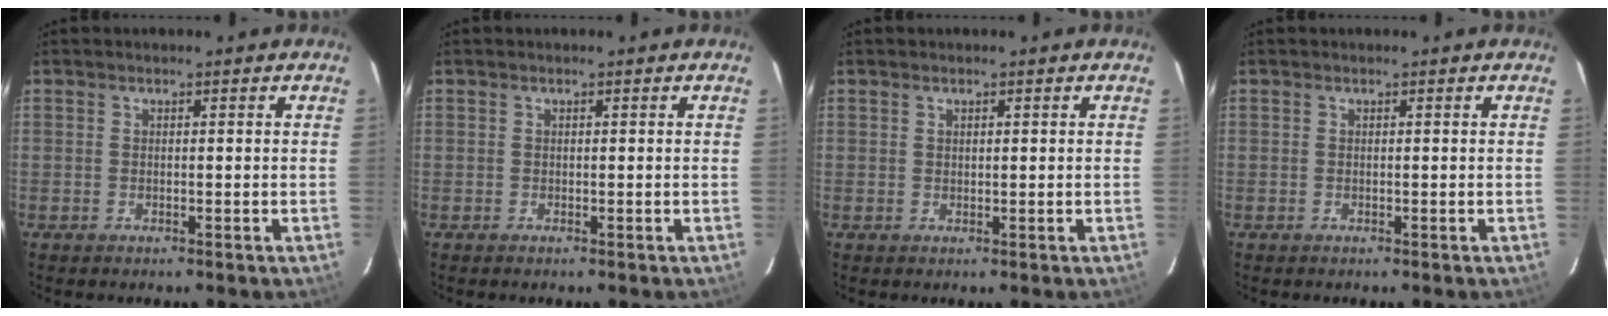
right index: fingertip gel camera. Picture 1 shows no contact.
{"total": 0.0}
{"total": 0.6, "force": [0.4, 0.3, 0.3], "torque": [-0.005, 0.003, 0.008]}
{"total": 0.0}